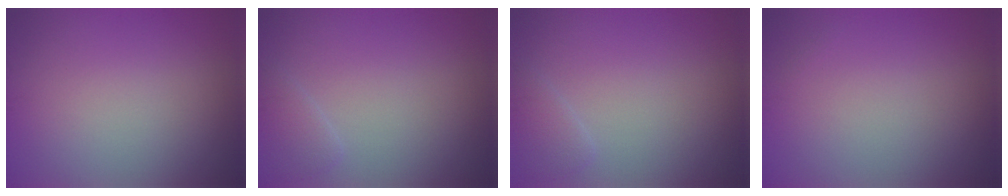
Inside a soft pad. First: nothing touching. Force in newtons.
{"total": 1.3, "press": 1.3, "slide": 0.2}
{"total": 1.3, "press": 1.3, "slide": 0.2}
{"total": 0.0}